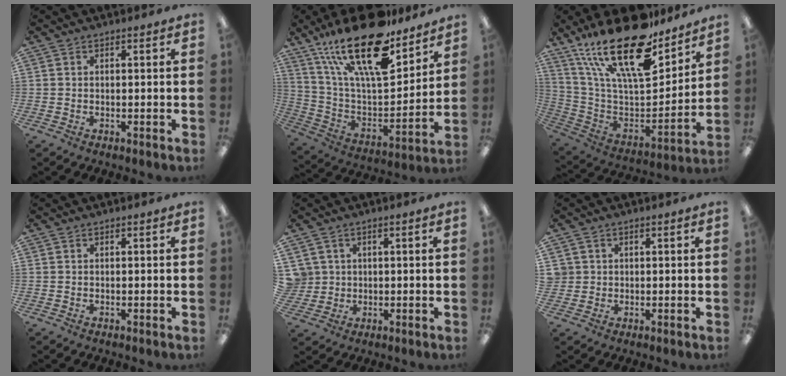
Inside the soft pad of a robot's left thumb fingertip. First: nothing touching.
{"total": 26.4, "force": [17.7, 9.3, 17.2], "torque": [-0.310, -0.107, 0.302]}
{"total": 27.6, "force": [18.6, 10.1, 17.7], "torque": [-0.330, -0.118, 0.319]}
{"total": 0.0}
{"total": 3.9, "force": [1.3, 3.7, -0.1], "torque": [-0.006, 0.002, 0.026]}
{"total": 2.2, "force": [0.6, 2.1, -0.1], "torque": [-0.005, 0.001, 0.010]}